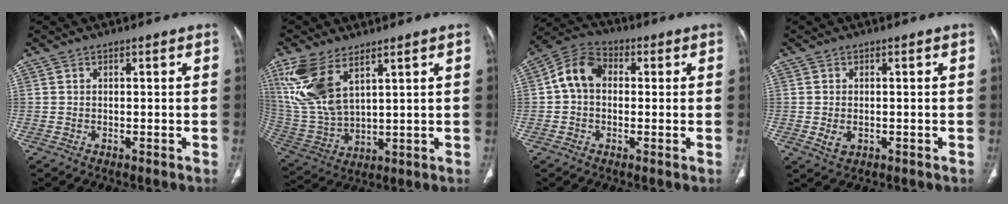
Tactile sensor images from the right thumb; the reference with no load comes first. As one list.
[{"total": 13.8, "force": [7.2, 6.4, 9.9], "torque": [-0.217, -0.020, 0.165]}, {"total": 8.1, "force": [0.5, 6.0, 5.4], "torque": [-0.089, 0.027, -0.003]}, {"total": 2.7, "force": [-0.5, 1.9, 1.9], "torque": [-0.035, -0.002, -0.002]}]